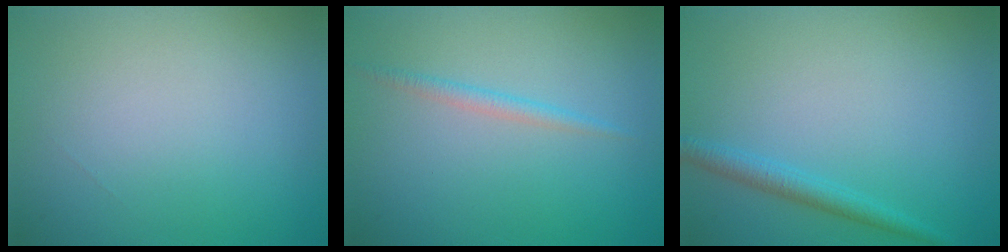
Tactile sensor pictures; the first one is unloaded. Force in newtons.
{"total": 1.2, "press": 1.2, "slide": 0.1}
{"total": 1.9, "press": 1.9, "slide": 0.1}